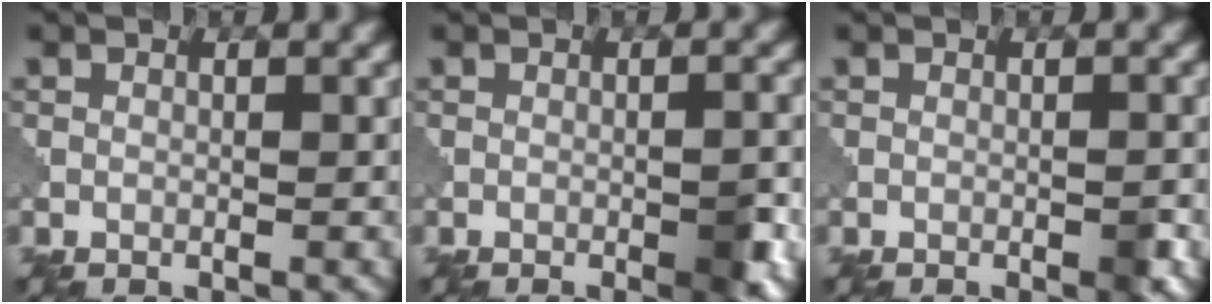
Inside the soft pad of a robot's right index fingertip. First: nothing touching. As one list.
[{"total": 2.9, "force": [-1.1, 0.7, 2.6], "torque": [-0.042, 0.000, -0.017]}, {"total": 1.3, "force": [-0.6, 0.3, 1.1], "torque": [-0.018, 0.001, -0.008]}]